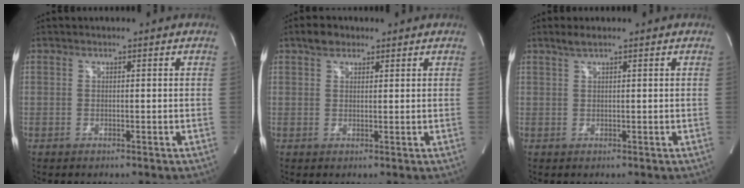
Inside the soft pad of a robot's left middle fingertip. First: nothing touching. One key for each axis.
{"total": 2.8, "fx": 1.9, "fy": 1.7, "fz": 1.1, "tx": -0.025, "ty": 0.013, "tz": 0.032}
{"total": 1.5, "fx": 1.2, "fy": 0.1, "fz": 1.0, "tx": -0.027, "ty": 0.007, "tz": 0.025}